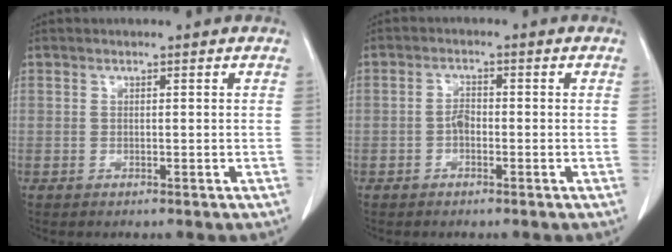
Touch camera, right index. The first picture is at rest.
{"total": 1.8, "force": [-0.6, 1.0, 1.4], "torque": [-0.020, 0.008, -0.011]}